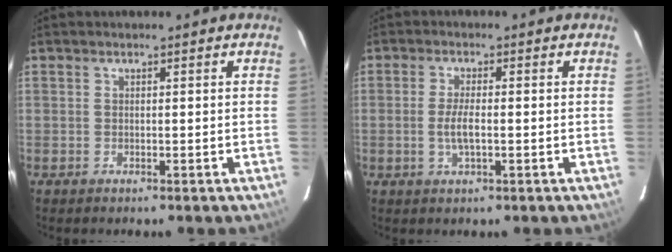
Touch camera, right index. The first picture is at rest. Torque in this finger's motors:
{"motor_torque": [0.73, -0.17, 0.30, 0.09]}